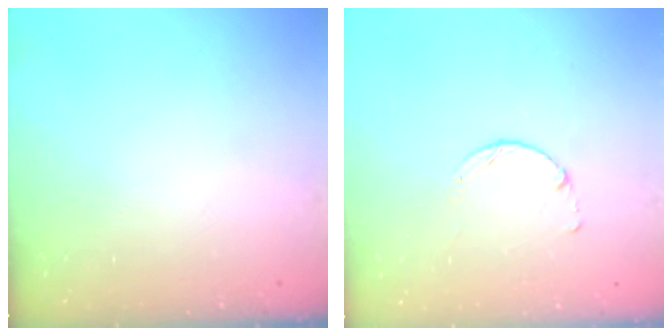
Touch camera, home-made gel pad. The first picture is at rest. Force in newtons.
{"total": 1.4, "press": 1.4, "slide": 0.2}